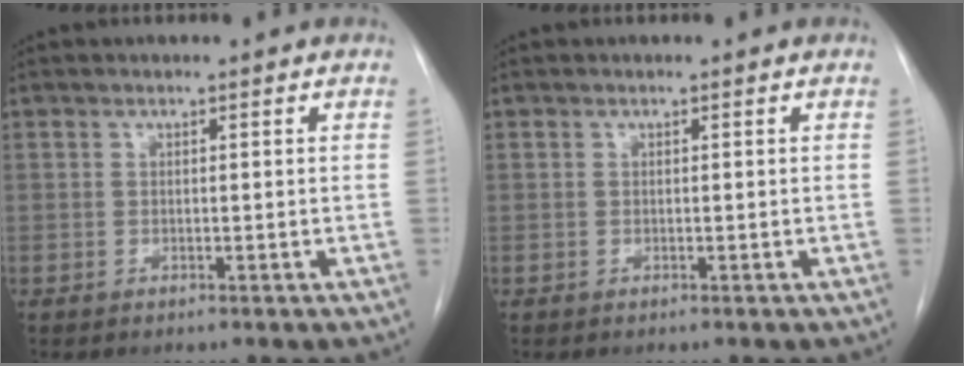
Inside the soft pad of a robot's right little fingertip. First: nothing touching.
{"total": 0.0}